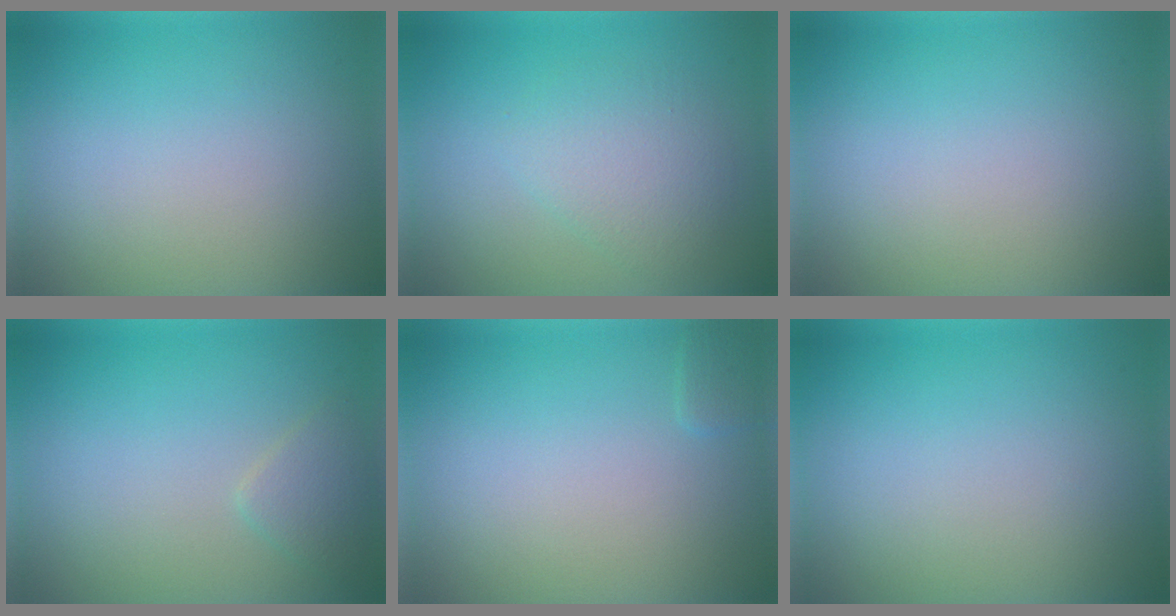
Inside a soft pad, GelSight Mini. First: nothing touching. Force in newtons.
{"total": 3.1, "press": 3.1, "slide": 0.1}
{"total": 0.0}
{"total": 1.6, "press": 1.6, "slide": 0.1}
{"total": 0.9, "press": 0.8, "slide": 0.1}
{"total": 0.0}